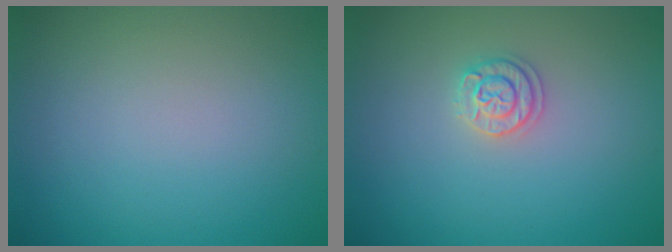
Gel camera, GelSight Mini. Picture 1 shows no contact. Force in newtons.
{"total": 1.8, "press": 1.7, "slide": 0.3}